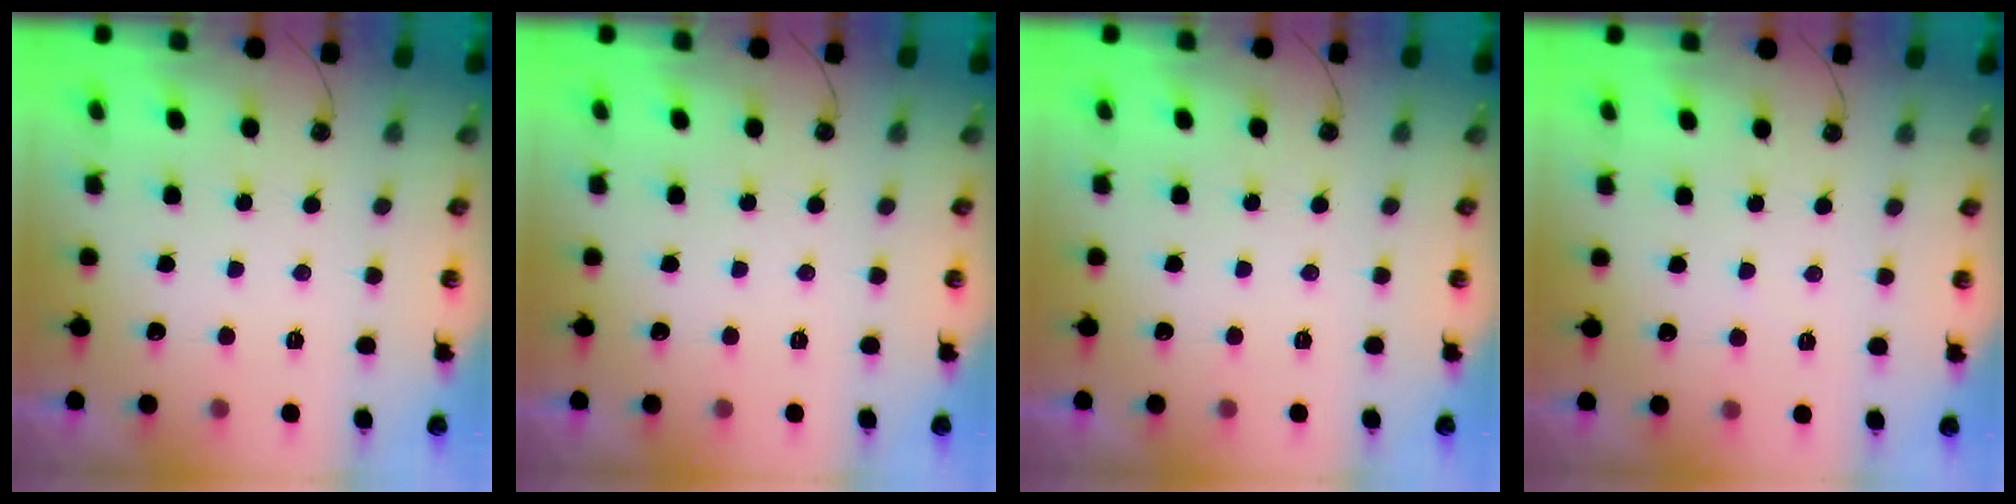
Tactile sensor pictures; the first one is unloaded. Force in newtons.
{"total": 0.0}
{"total": 0.0}
{"total": 2.4, "press": 2.3, "slide": 0.4}